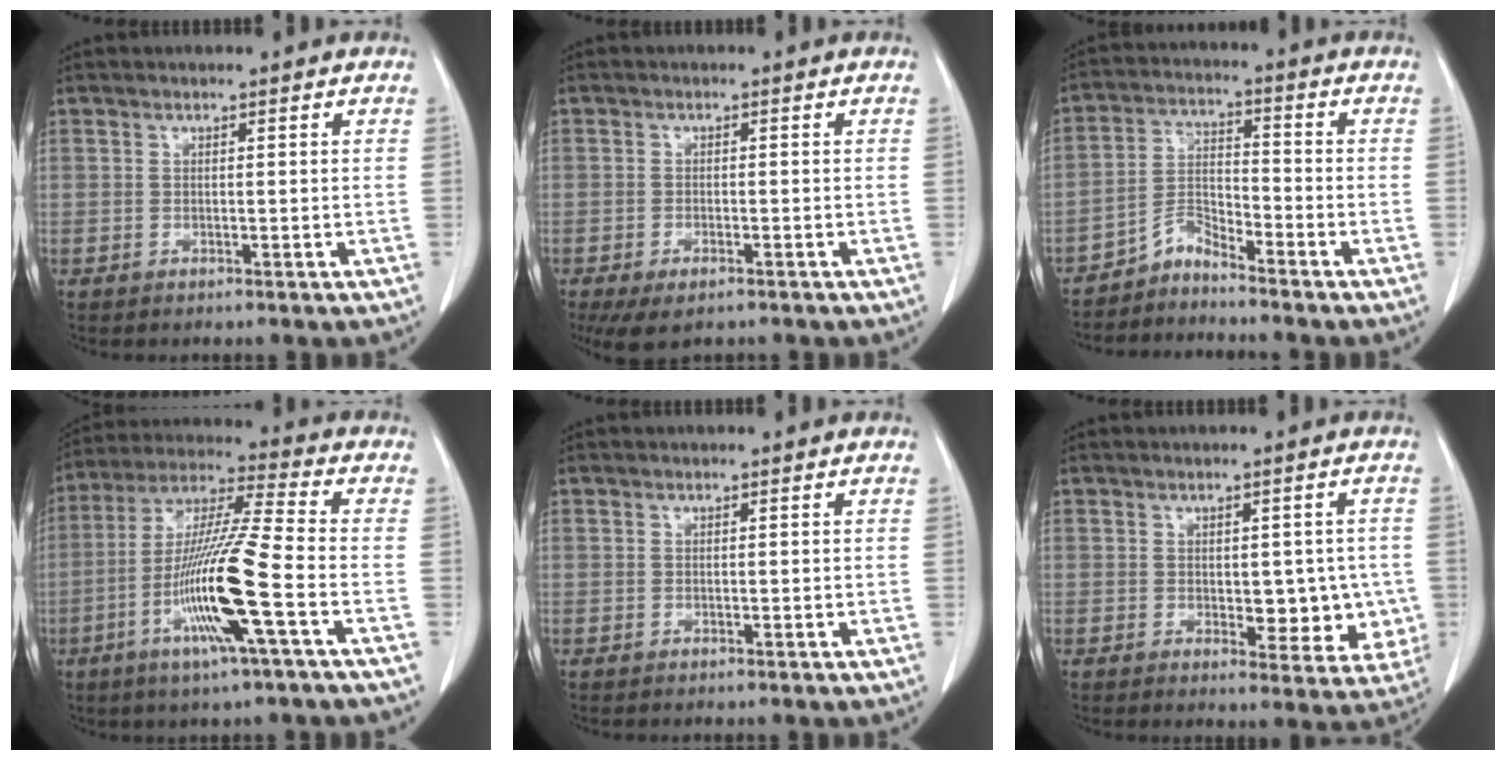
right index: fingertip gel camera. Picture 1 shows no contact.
{"total": 5.3, "force": [-3.6, 2.0, 3.3], "torque": [-0.054, -0.010, -0.056]}
{"total": 4.1, "force": [-4.0, 0.8, 0.7], "torque": [-0.010, 0.000, -0.078]}
{"total": 15.1, "force": [-4.9, -0.4, 14.3], "torque": [-0.286, -0.010, -0.096]}
{"total": 0.0}
{"total": 7.7, "force": [-0.6, 4.3, 6.3], "torque": [-0.055, 0.007, 0.006]}